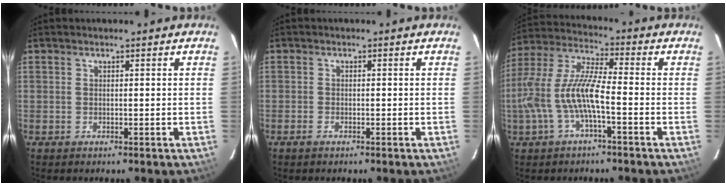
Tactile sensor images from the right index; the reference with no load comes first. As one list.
[{"total": 1.3, "force": [-1.0, 0.6, 0.6], "torque": [-0.015, -0.001, -0.021]}, {"total": 11.6, "force": [-3.4, 2.5, 10.8], "torque": [-0.232, 0.003, -0.062]}]